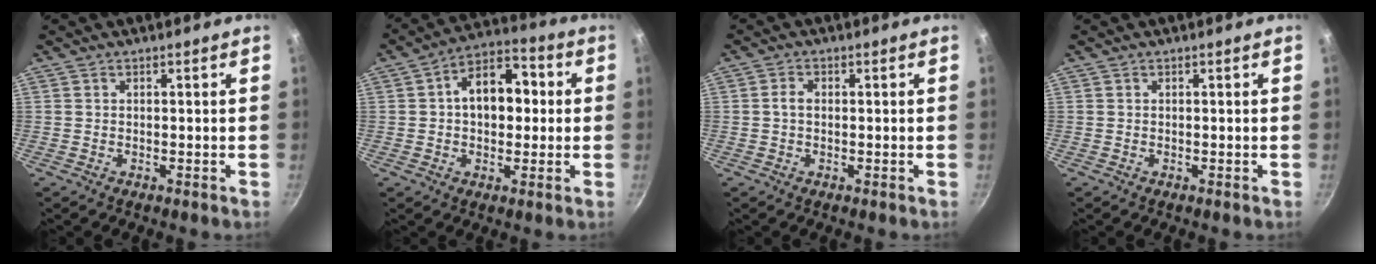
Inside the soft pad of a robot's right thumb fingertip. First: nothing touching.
{"total": 12.1, "force": [1.1, 8.2, 8.8], "torque": [-0.086, 0.029, 0.003]}
{"total": 2.0, "force": [0.0, 1.4, 1.4], "torque": [-0.026, 0.008, -0.003]}
{"total": 0.0}